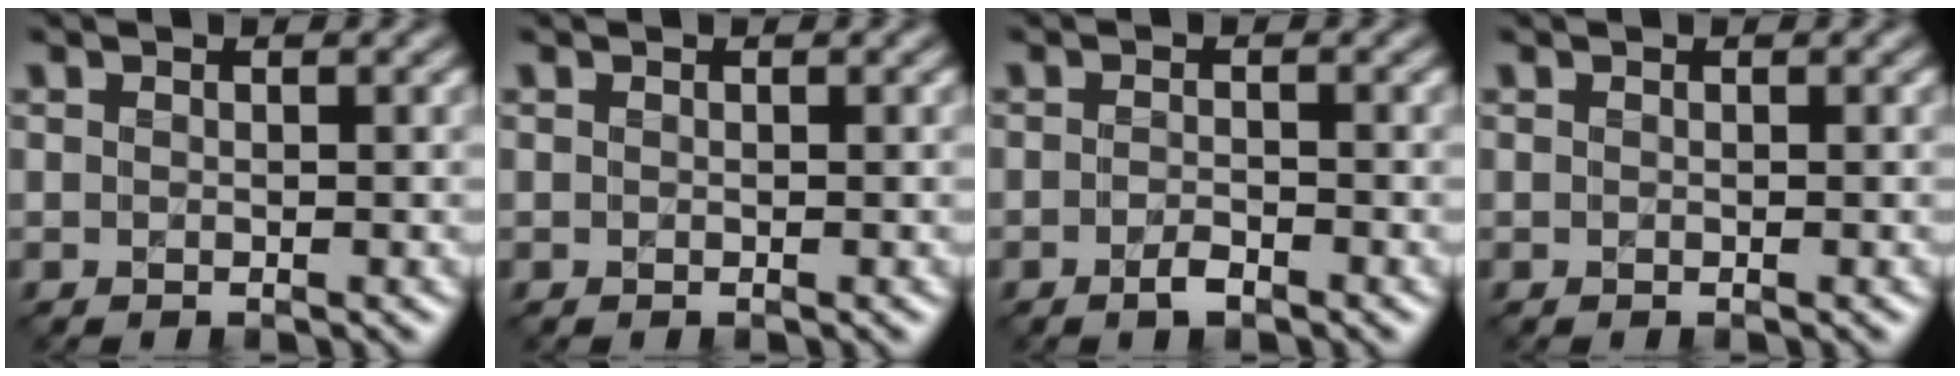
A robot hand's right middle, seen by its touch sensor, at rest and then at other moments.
{"total": 0.0}
{"total": 1.5, "force": [-1.0, 0.5, 1.0], "torque": [-0.023, 0.000, -0.019]}
{"total": 0.0}